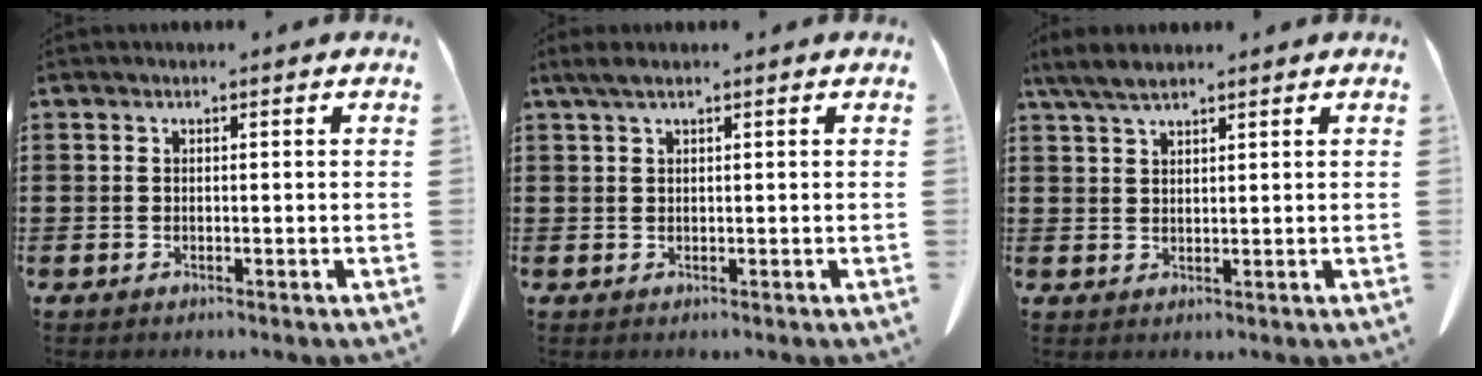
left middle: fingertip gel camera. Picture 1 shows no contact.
{"total": 1.7, "force": [0.9, 0.4, 1.4], "torque": [-0.028, 0.003, 0.016]}
{"total": 3.8, "force": [2.8, 1.0, 2.4], "torque": [-0.053, 0.001, 0.052]}